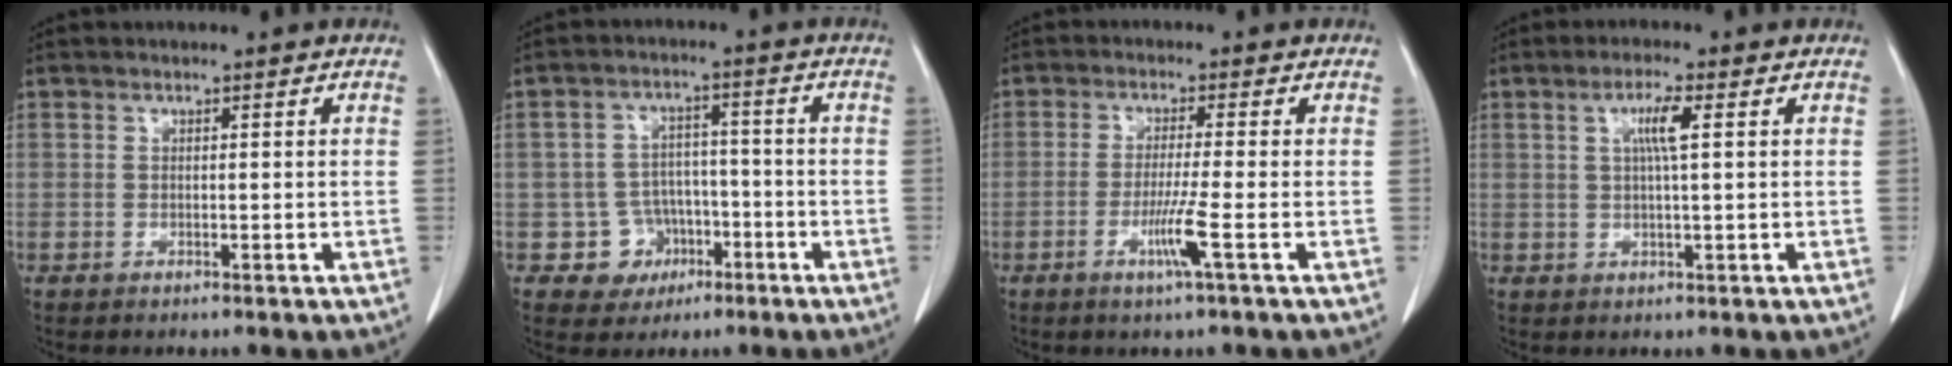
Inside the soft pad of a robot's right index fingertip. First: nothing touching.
{"total": 6.0, "force": [-2.4, 5.5, 0.5], "torque": [0.001, 0.014, -0.029]}
{"total": 4.8, "force": [-1.8, -1.0, 4.3], "torque": [-0.088, -0.013, -0.039]}
{"total": 3.9, "force": [1.0, -0.1, 3.8], "torque": [-0.070, 0.001, 0.017]}